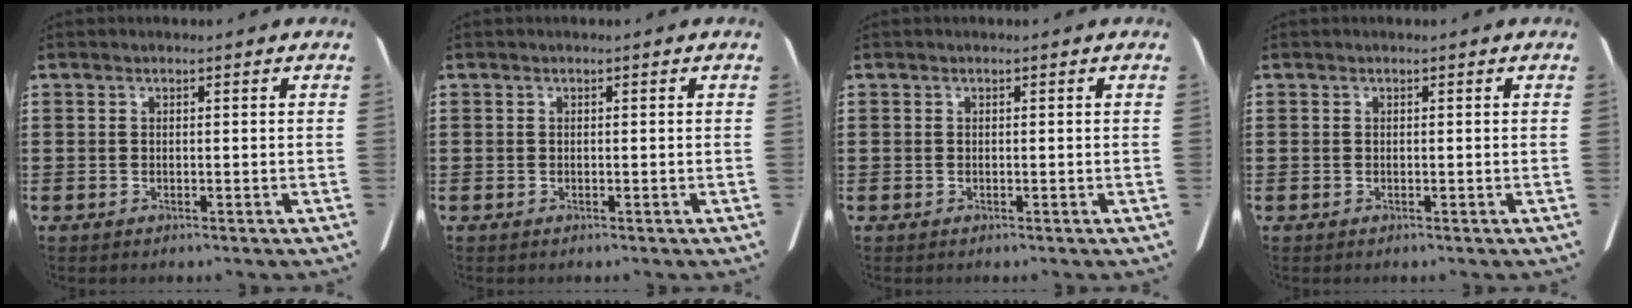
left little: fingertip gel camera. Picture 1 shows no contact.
{"total": 0.0}
{"total": 0.0}
{"total": 0.0}